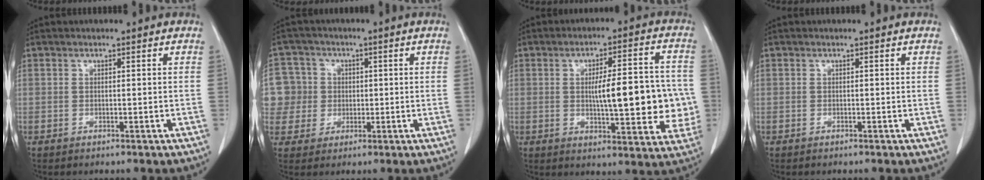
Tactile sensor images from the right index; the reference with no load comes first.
{"total": 8.5, "force": [1.0, 8.4, 0.6], "torque": [-0.022, 0.037, 0.032]}
{"total": 14.1, "force": [-0.4, 3.8, 13.5], "torque": [-0.181, 0.018, 0.004]}
{"total": 0.0}